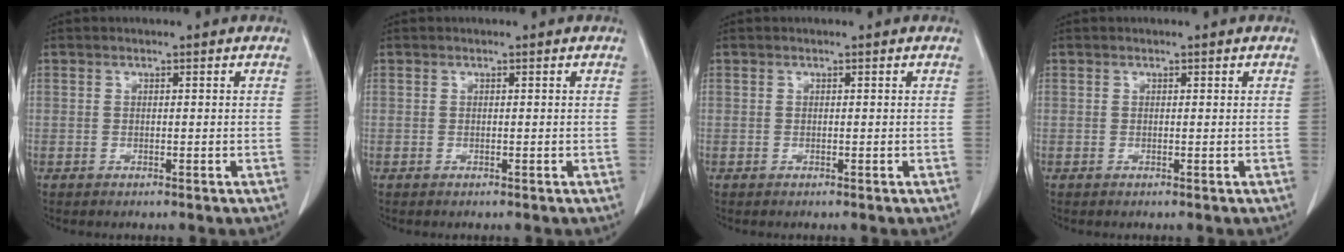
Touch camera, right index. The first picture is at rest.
{"total": 0.0}
{"total": 0.0}
{"total": 0.0}